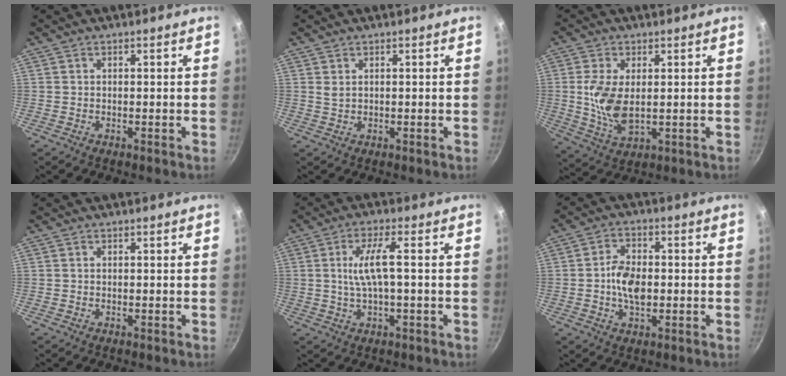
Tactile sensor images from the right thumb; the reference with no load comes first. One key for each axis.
{"total": 1.0, "fx": 0.5, "fy": 0.4, "fz": 0.7, "tx": -0.014, "ty": -0.001, "tz": 0.010}
{"total": 9.0, "fx": 0.7, "fy": 4.8, "fz": 7.6, "tx": -0.155, "ty": -0.011, "tz": 0.021}
{"total": 0.0}
{"total": 6.9, "fx": 0.2, "fy": 1.5, "fz": 6.7, "tx": -0.139, "ty": 0.010, "tz": 0.007}
{"total": 7.4, "fx": -0.7, "fy": 4.4, "fz": 6.0, "tx": -0.099, "ty": 0.011, "tz": -0.018}